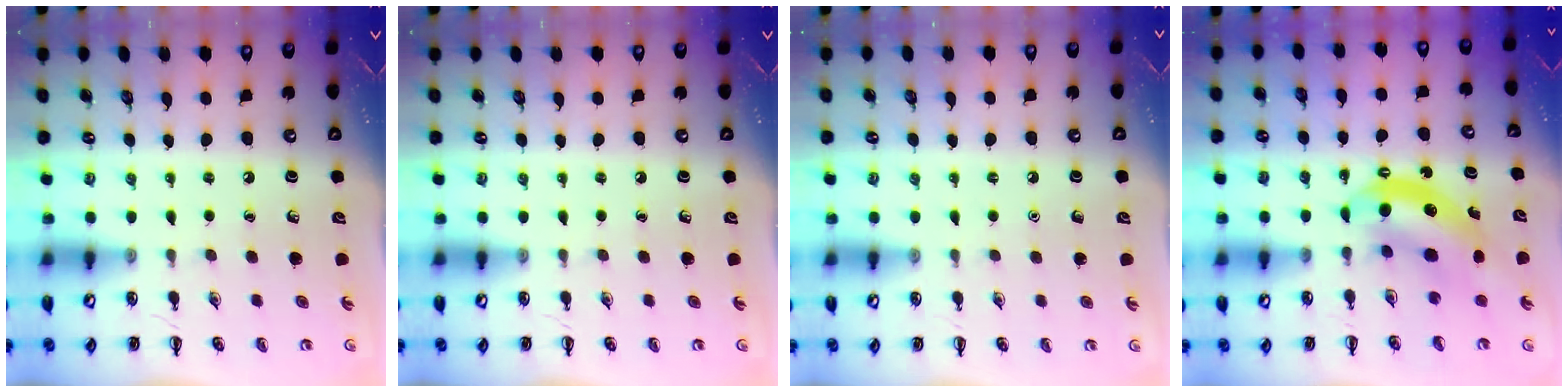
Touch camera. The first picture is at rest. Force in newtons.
{"total": 0.0}
{"total": 1.6, "press": 1.6, "slide": 0.1}
{"total": 8.5, "press": 8.4, "slide": 1.5}